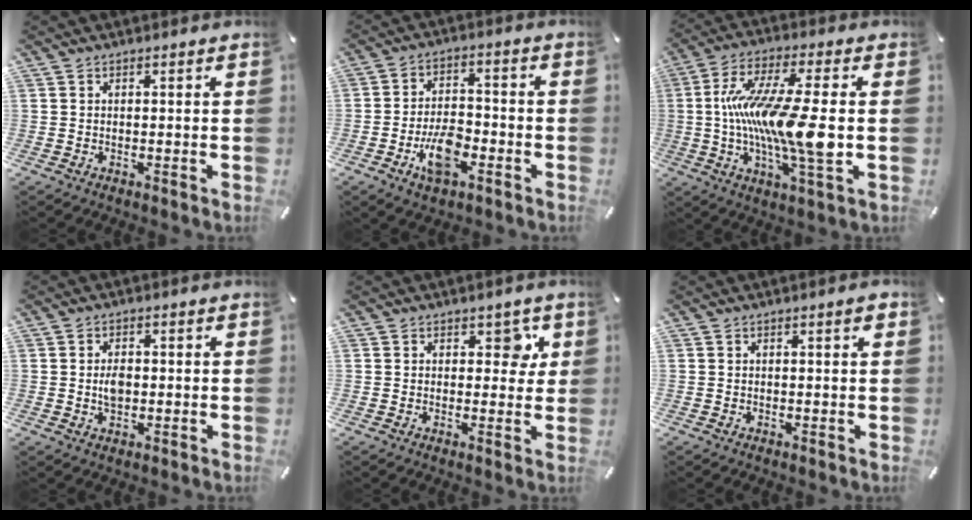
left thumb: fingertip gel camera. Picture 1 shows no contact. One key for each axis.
{"total": 9.6, "fx": -4.4, "fy": 5.1, "fz": 6.8, "tx": -0.135, "ty": 0.018, "tz": -0.078}
{"total": 18.0, "fx": -0.9, "fy": 3.5, "fz": 17.7, "tx": -0.331, "ty": -0.011, "tz": -0.021}
{"total": 3.4, "fx": -0.1, "fy": 2.4, "fz": 2.5, "tx": -0.042, "ty": -0.004, "tz": -0.007}
{"total": 5.1, "fx": 2.2, "fy": 3.3, "fz": 3.3, "tx": -0.016, "ty": -0.010, "tz": 0.027}
{"total": 1.3, "fx": 0.5, "fy": 0.3, "fz": 1.1, "tx": -0.023, "ty": 0.005, "tz": 0.007}